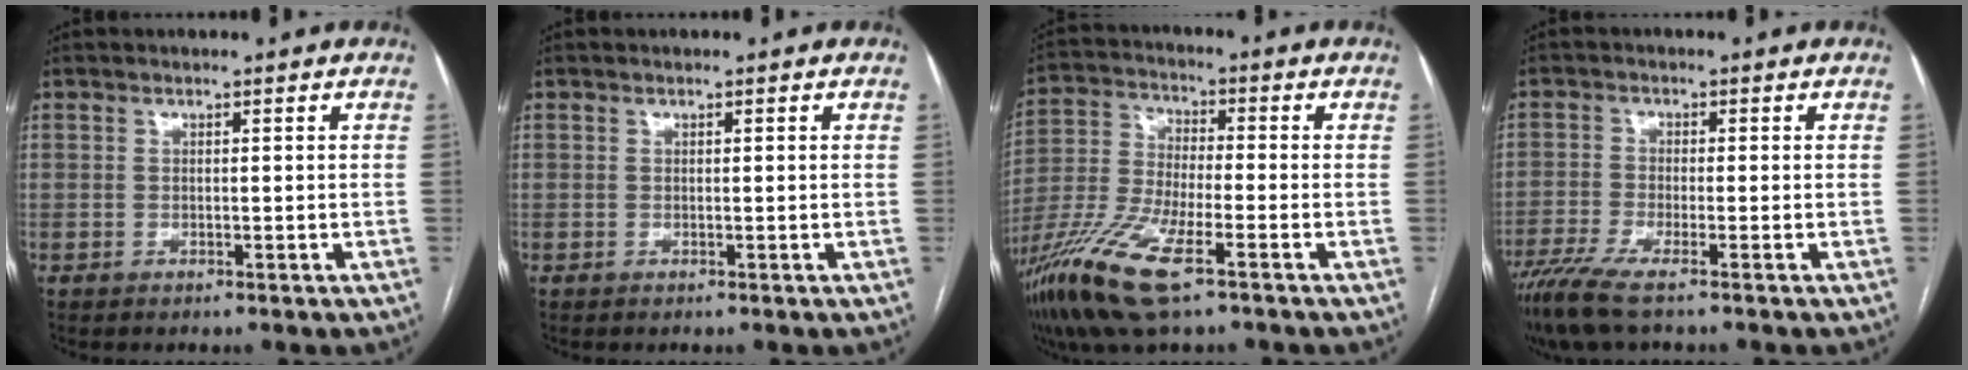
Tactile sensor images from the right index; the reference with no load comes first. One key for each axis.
{"total": 0.0}
{"total": 15.6, "fx": -9.0, "fy": 3.3, "fz": 12.3, "tx": -0.274, "ty": -0.033, "tz": -0.171}
{"total": 7.1, "fx": -5.2, "fy": 0.3, "fz": 4.9, "tx": -0.093, "ty": -0.016, "tz": -0.097}